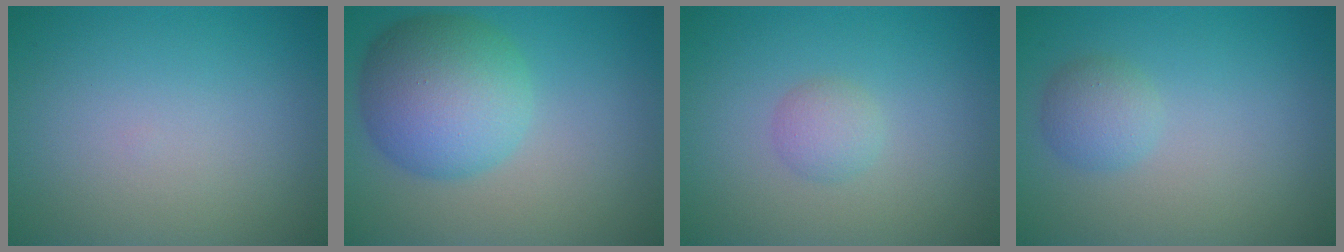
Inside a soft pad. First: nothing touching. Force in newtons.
{"total": 7.9, "press": 7.9, "slide": 0.1}
{"total": 1.5, "press": 1.5, "slide": 0.1}
{"total": 2.0, "press": 2.0, "slide": 0.1}